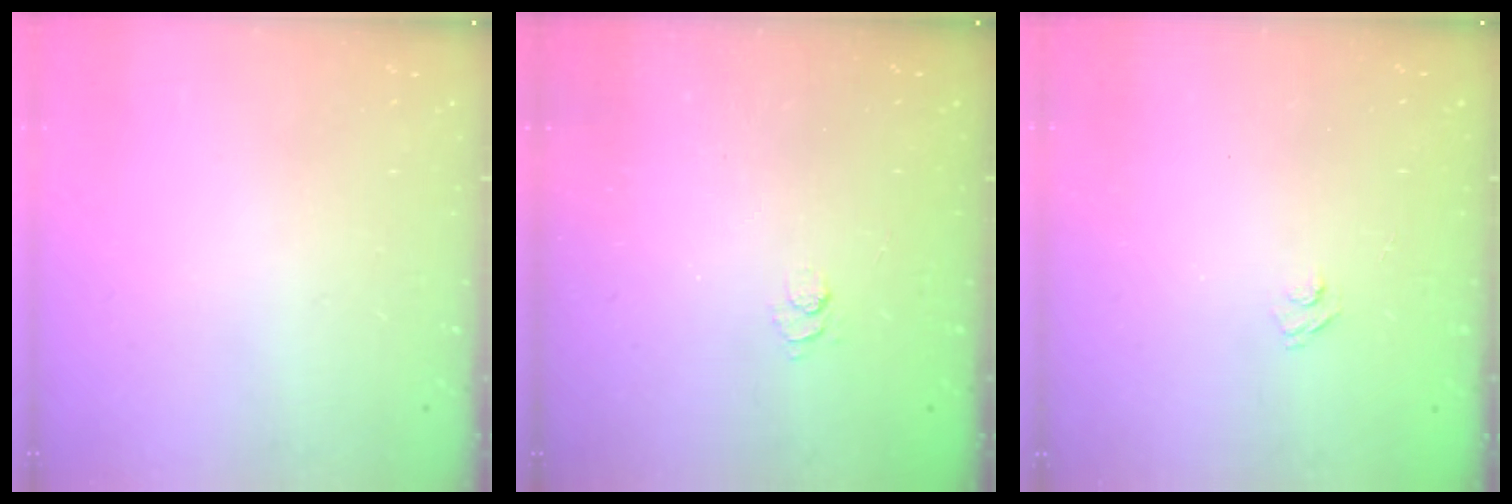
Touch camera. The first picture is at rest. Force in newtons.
{"total": 2.5, "press": 2.0, "slide": 1.4}
{"total": 2.7, "press": 2.5, "slide": 0.9}